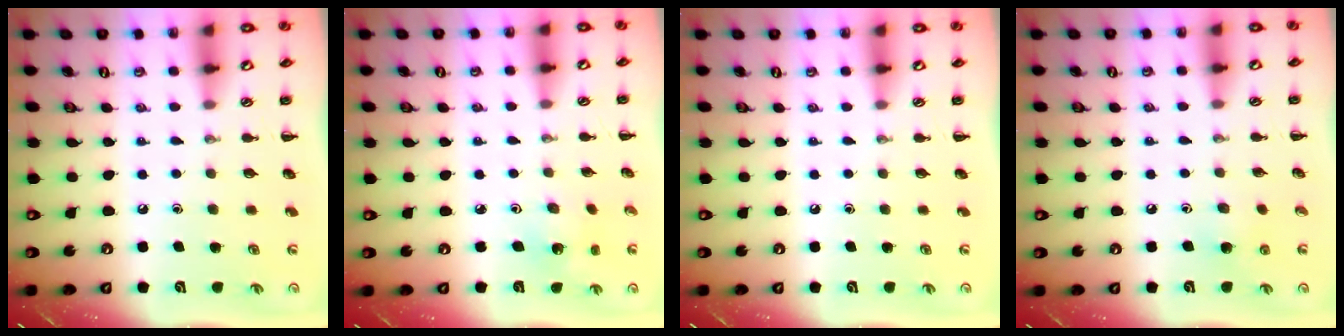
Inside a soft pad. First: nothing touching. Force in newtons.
{"total": 2.1, "press": 2.0, "slide": 0.7}
{"total": 0.0}
{"total": 5.0, "press": 4.9, "slide": 0.7}